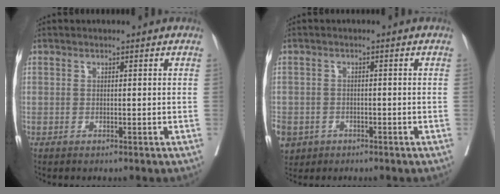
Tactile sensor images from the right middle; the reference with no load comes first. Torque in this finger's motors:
{"motor_torque": [1.09, -1.05, 1.05, 0.21]}